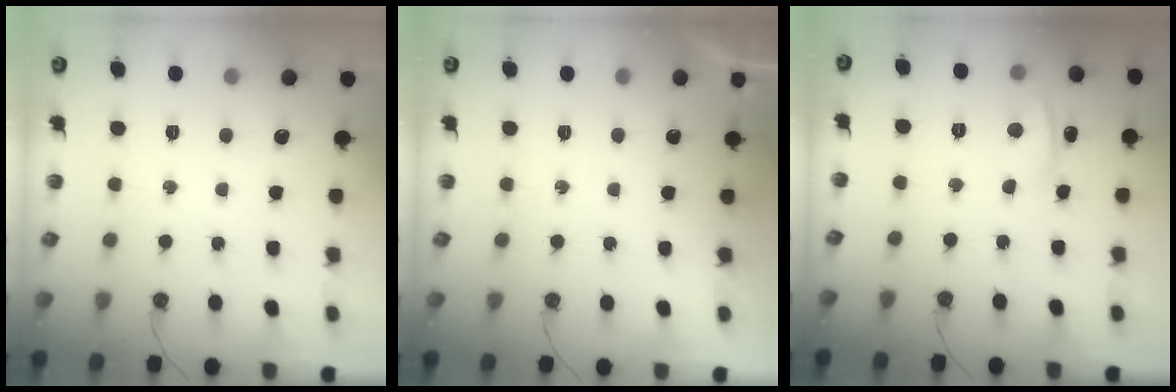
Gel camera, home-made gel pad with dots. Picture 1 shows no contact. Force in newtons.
{"total": 0.0}
{"total": 1.5, "press": 1.3, "slide": 0.7}